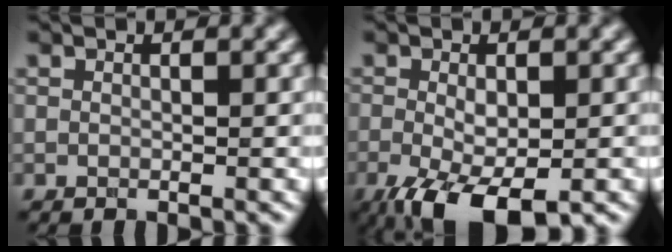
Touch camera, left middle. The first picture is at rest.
{"total": 6.2, "force": [-2.9, 2.7, 4.8], "torque": [-0.098, -0.017, -0.044]}